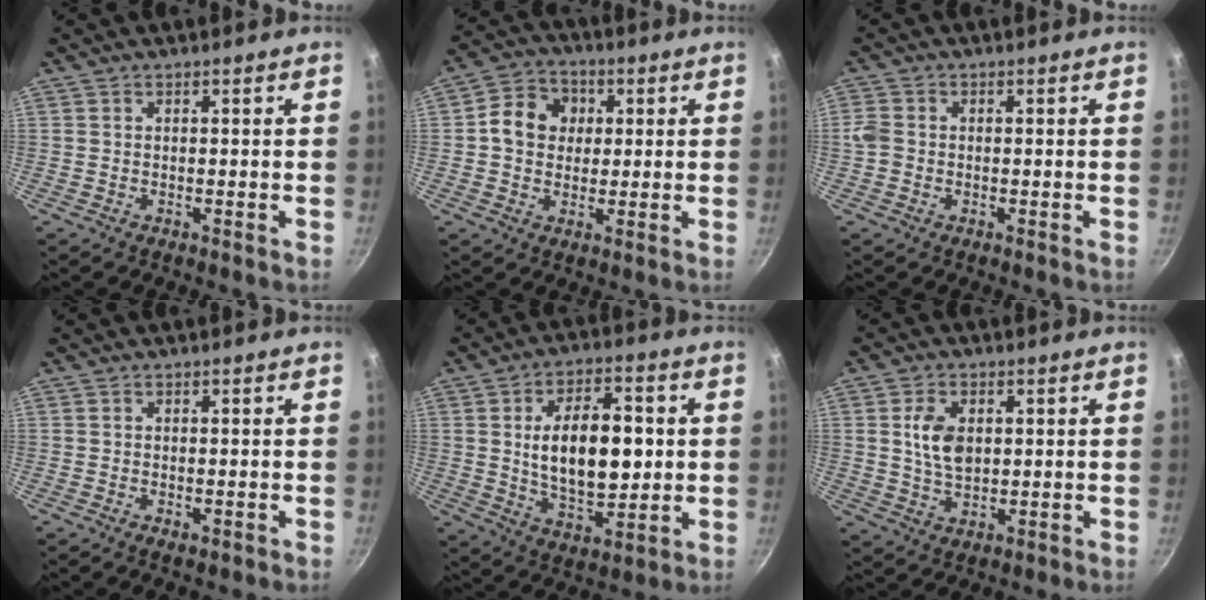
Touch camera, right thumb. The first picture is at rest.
{"total": 9.4, "force": [1.0, 8.0, 4.8], "torque": [-0.057, 0.013, 0.007]}
{"total": 3.0, "force": [-0.4, 2.5, 1.6], "torque": [-0.037, 0.005, -0.011]}
{"total": 1.3, "force": [-0.4, 0.7, 1.0], "torque": [-0.017, -0.002, -0.004]}
{"total": 16.4, "force": [1.5, 8.8, 13.7], "torque": [-0.191, -0.003, 0.029]}
{"total": 7.2, "force": [1.3, 4.5, 5.4], "torque": [-0.091, -0.008, 0.029]}